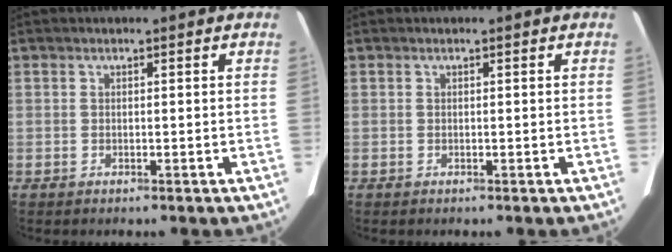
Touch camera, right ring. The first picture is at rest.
{"total": 0.0}